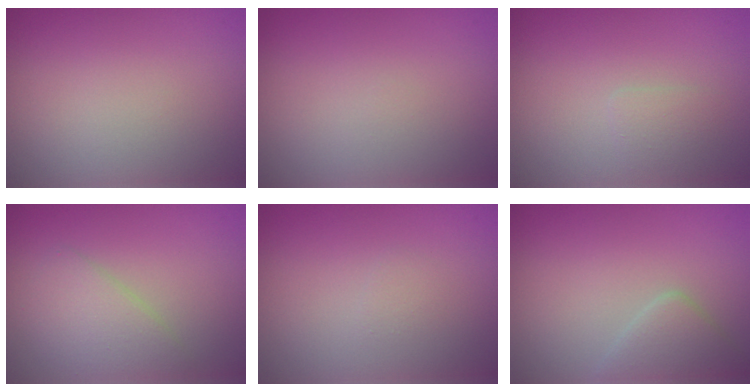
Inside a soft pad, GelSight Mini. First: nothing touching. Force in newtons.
{"total": 0.0}
{"total": 1.0, "press": 1.0, "slide": 0.1}
{"total": 2.6, "press": 2.6, "slide": 0.1}
{"total": 0.6, "press": 0.6, "slide": 0.0}
{"total": 2.6, "press": 2.6, "slide": 0.1}